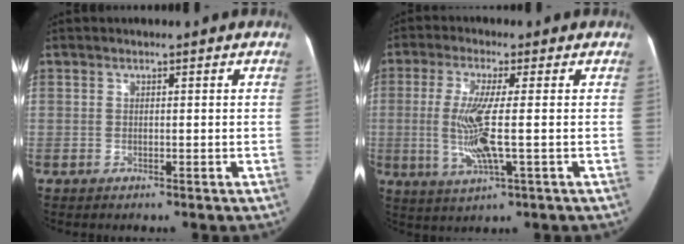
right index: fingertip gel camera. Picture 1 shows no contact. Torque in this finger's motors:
{"motor_torque": [0.35, 0.03, 0.27, 0.09]}